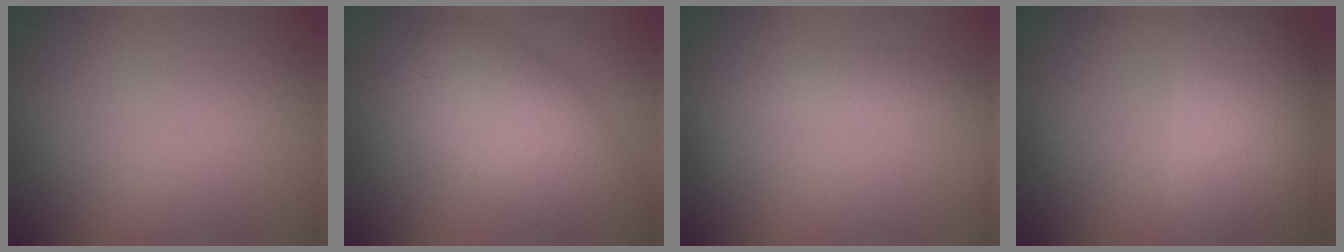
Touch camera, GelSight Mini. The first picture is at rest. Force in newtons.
{"total": 8.2, "press": 8.2, "slide": 0.3}
{"total": 1.4, "press": 1.4, "slide": 0.1}
{"total": 8.3, "press": 8.3, "slide": 0.4}